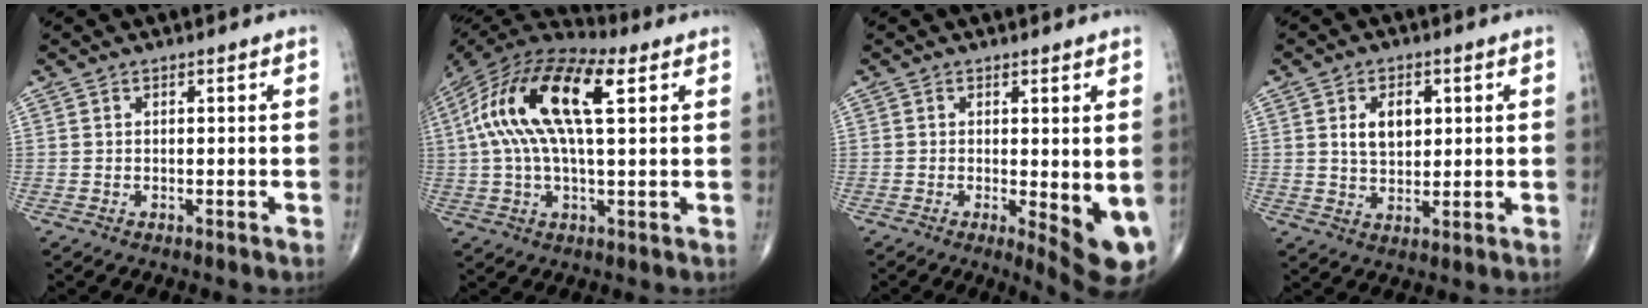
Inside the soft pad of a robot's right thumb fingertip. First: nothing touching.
{"total": 20.8, "force": [5.4, 8.3, 18.3], "torque": [-0.365, 0.033, 0.086]}
{"total": 8.0, "force": [-1.2, 2.2, 7.6], "torque": [-0.098, -0.019, -0.012]}
{"total": 6.5, "force": [1.7, 4.2, 4.7], "torque": [-0.059, -0.009, 0.031]}